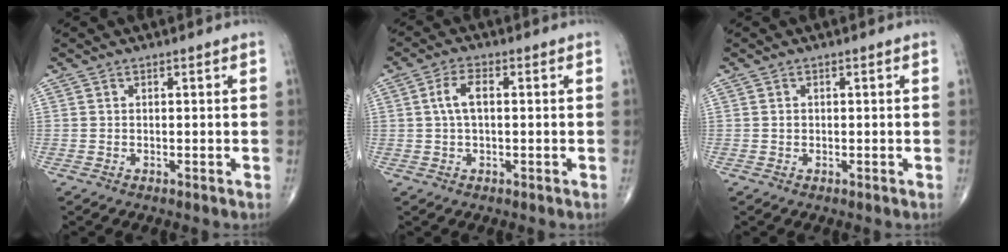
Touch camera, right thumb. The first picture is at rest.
{"total": 4.4, "force": [0.5, 2.0, 3.9], "torque": [-0.084, 0.013, 0.007]}
{"total": 0.6, "force": [0.0, 0.5, 0.3], "torque": [-0.004, 0.001, 0.000]}